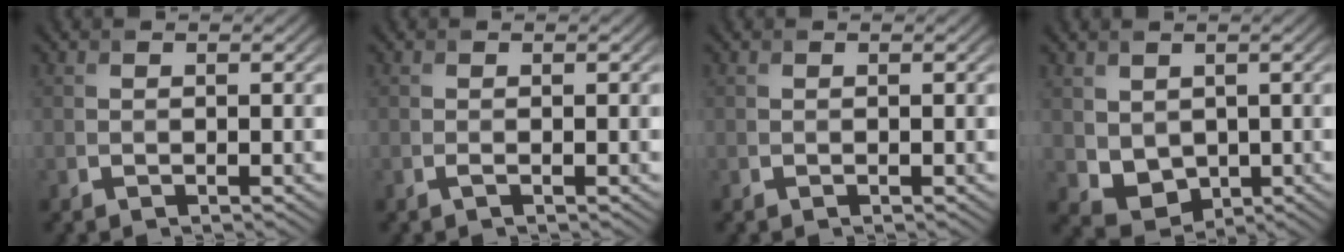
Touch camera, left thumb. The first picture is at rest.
{"total": 0.5, "force": [-0.2, 0.1, 0.5], "torque": [-0.013, -0.002, -0.004]}
{"total": 0.0}
{"total": 4.2, "force": [1.1, 3.4, 2.2], "torque": [-0.062, -0.016, 0.027]}